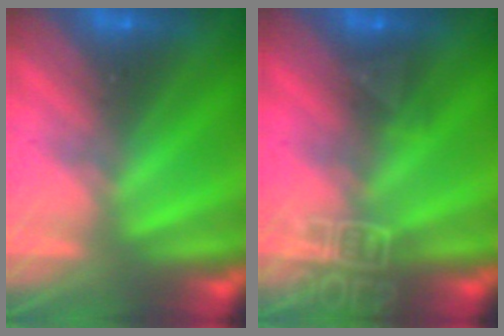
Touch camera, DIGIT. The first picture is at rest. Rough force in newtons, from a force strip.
{"total": 8.0}